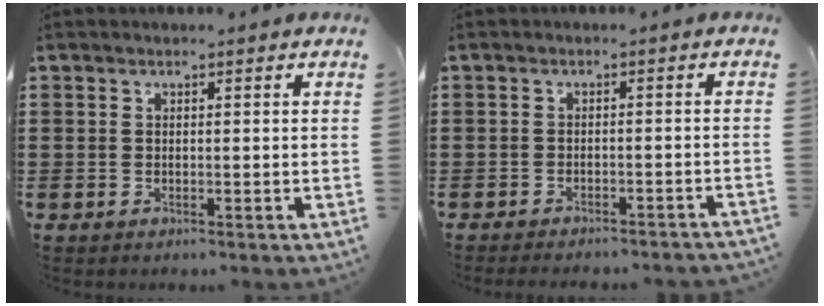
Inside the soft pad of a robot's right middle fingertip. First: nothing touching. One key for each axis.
{"total": 1.8, "fx": -1.8, "fy": -0.1, "fz": 0.3, "tx": -0.006, "ty": 0.004, "tz": -0.036}